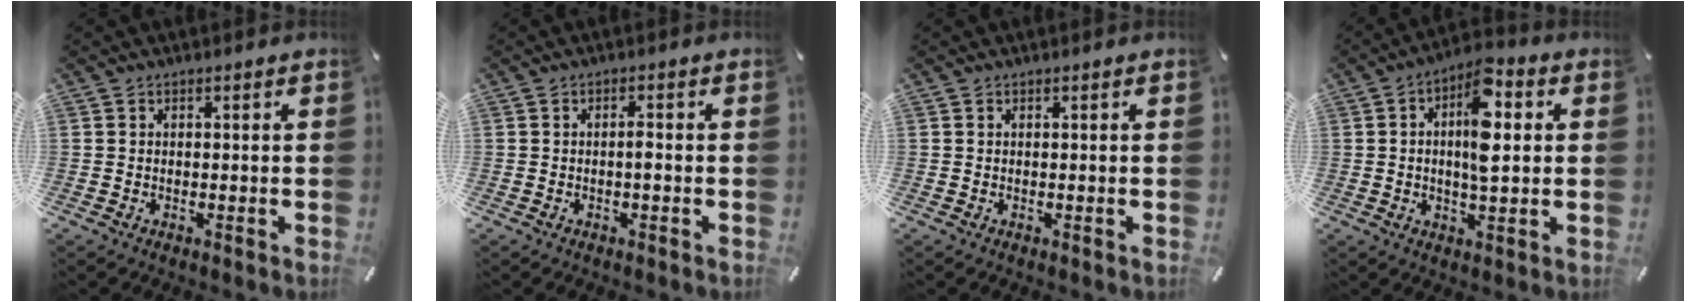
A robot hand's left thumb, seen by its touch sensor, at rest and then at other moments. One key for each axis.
{"total": 1.9, "fx": -0.4, "fy": 0.5, "fz": 1.8, "tx": -0.034, "ty": 0.003, "tz": -0.008}
{"total": 0.0}
{"total": 10.9, "fx": 2.4, "fy": 4.7, "fz": 9.6, "tx": -0.161, "ty": -0.011, "tz": 0.035}